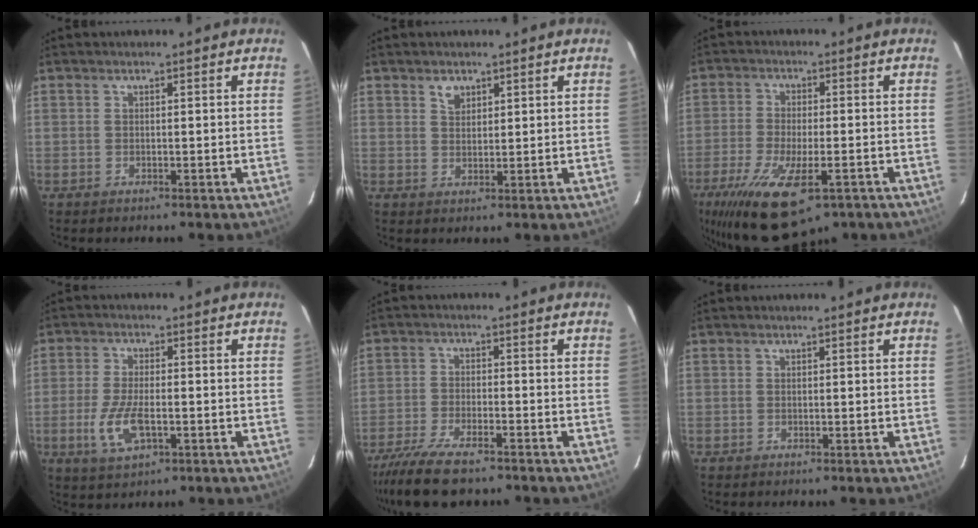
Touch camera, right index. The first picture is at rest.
{"total": 2.4, "force": [1.5, 1.6, 0.9], "torque": [-0.011, 0.006, 0.028]}
{"total": 17.4, "force": [-10.4, 6.3, 12.5], "torque": [-0.266, -0.061, -0.172]}
{"total": 8.1, "force": [-2.5, 3.3, 6.9], "torque": [-0.152, -0.009, -0.046]}
{"total": 11.6, "force": [-9.3, 2.9, 6.3], "torque": [-0.153, -0.034, -0.168]}
{"total": 0.0}